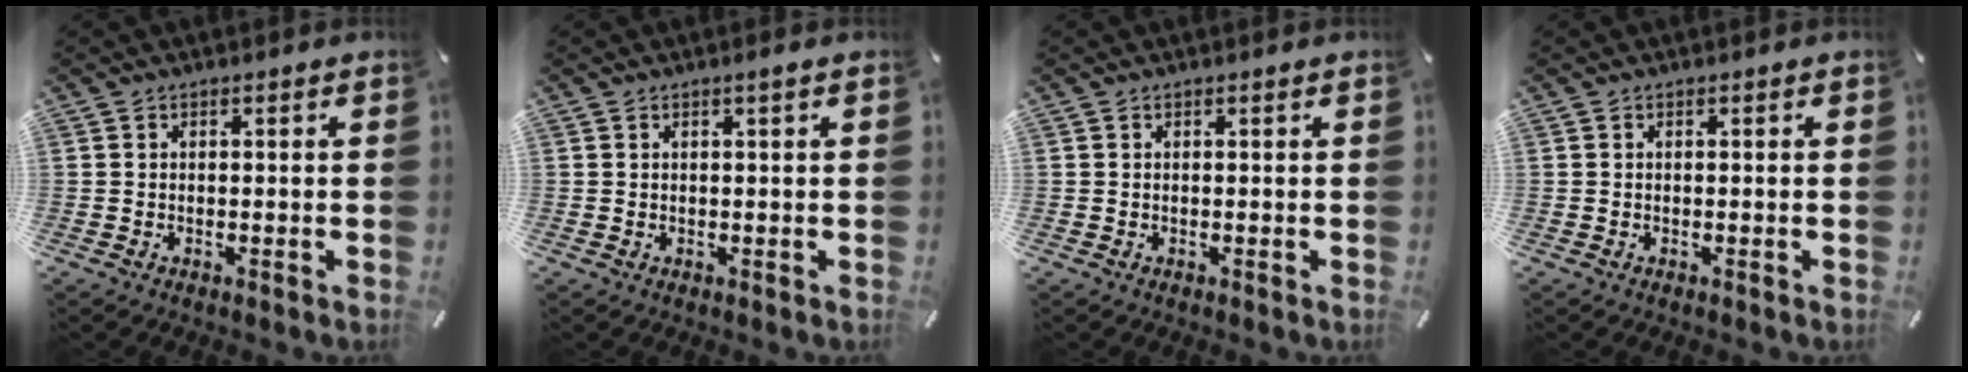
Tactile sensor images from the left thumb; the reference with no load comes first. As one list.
[{"total": 1.2, "force": [0.3, 0.0, 1.1], "torque": [-0.021, 0.000, 0.006]}, {"total": 0.0}, {"total": 0.0}]